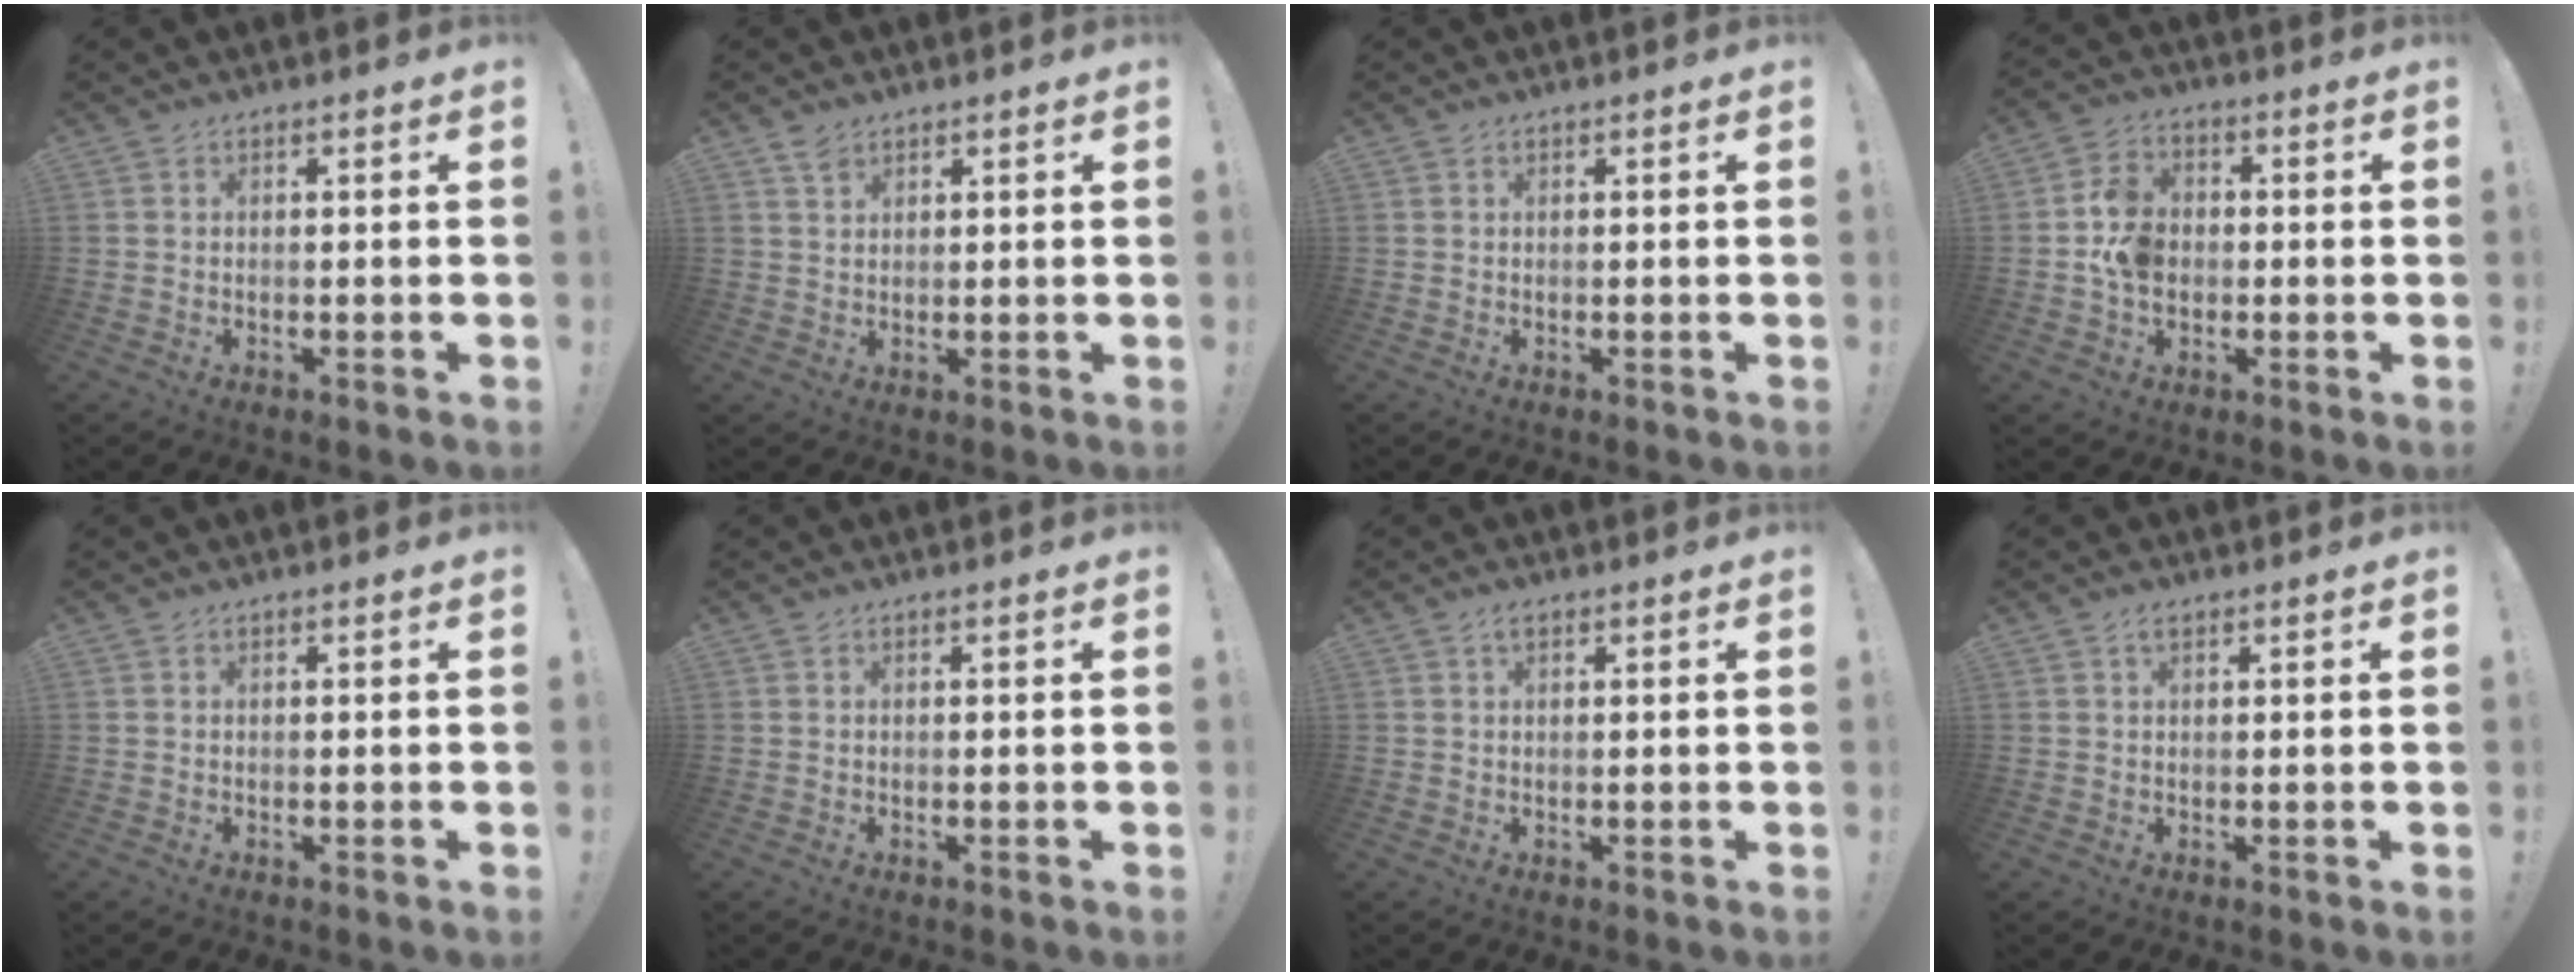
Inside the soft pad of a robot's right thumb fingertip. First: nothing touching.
{"total": 2.6, "force": [2.0, 1.2, 1.0], "torque": [-0.005, -0.013, 0.036]}
{"total": 0.0}
{"total": 9.1, "force": [-1.2, 7.2, 5.4], "torque": [-0.087, 0.019, -0.018]}
{"total": 0.0}
{"total": 0.0}
{"total": 1.3, "force": [0.7, 0.6, 0.9], "torque": [-0.005, -0.004, 0.009]}
{"total": 1.3, "force": [0.8, 0.5, 0.8], "torque": [-0.011, -0.002, 0.013]}